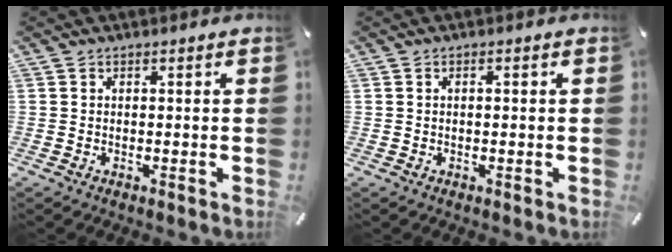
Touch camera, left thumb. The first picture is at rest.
{"total": 0.6, "force": [0.0, 0.2, 0.6], "torque": [-0.011, 0.001, 0.001]}